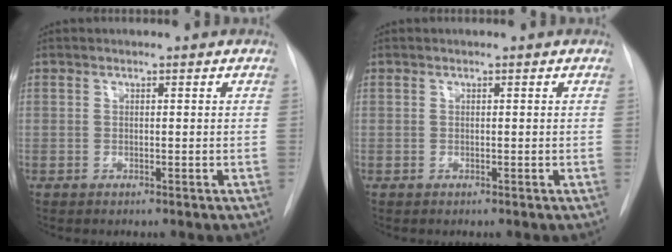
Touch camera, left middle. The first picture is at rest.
{"total": 0.0}